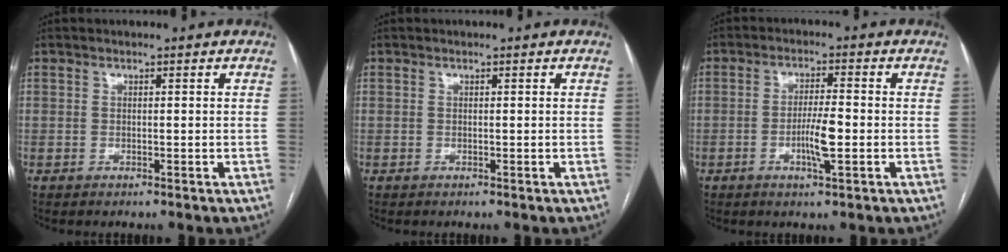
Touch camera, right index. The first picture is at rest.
{"total": 0.0}
{"total": 5.3, "force": [-1.5, 0.4, 5.0], "torque": [-0.096, -0.005, -0.026]}